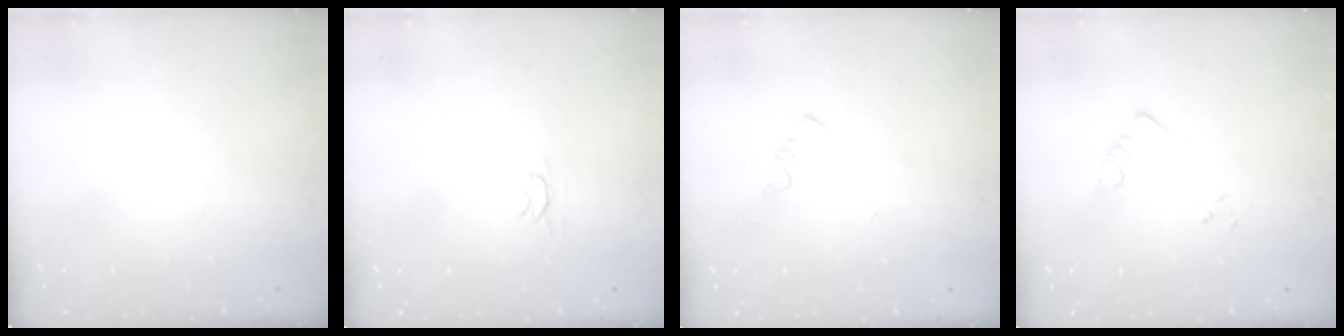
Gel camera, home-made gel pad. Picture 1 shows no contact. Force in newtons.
{"total": 2.4, "press": 2.3, "slide": 0.5}
{"total": 3.0, "press": 3.0, "slide": 0.2}
{"total": 2.2, "press": 2.2, "slide": 0.2}